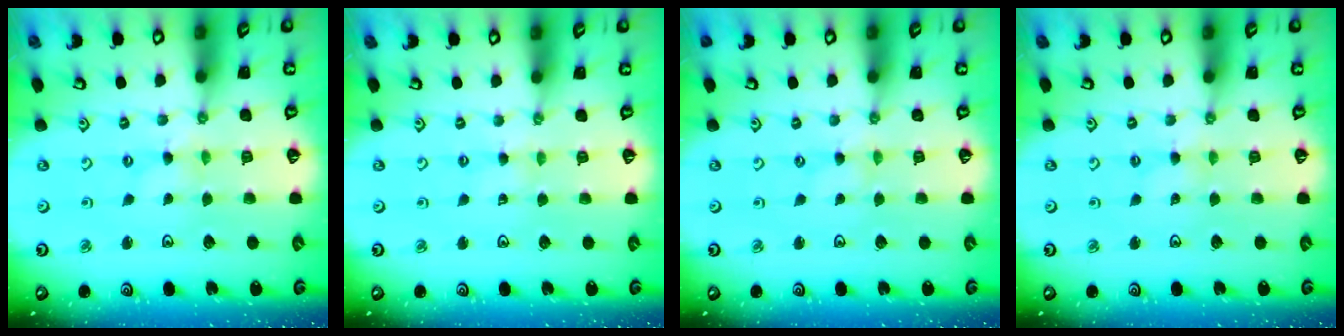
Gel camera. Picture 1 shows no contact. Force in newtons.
{"total": 1.1, "press": 1.1, "slide": 0.2}
{"total": 0.0}
{"total": 2.0, "press": 1.9, "slide": 0.3}